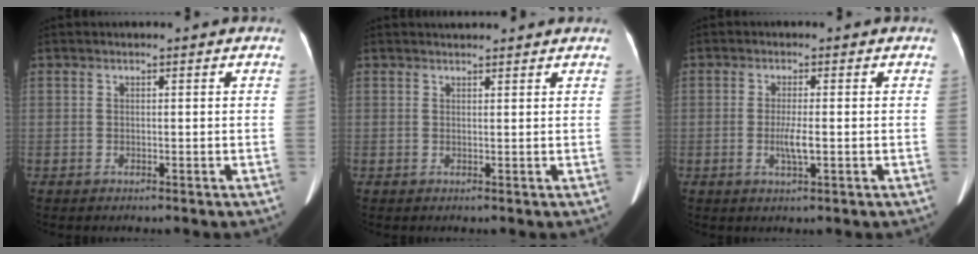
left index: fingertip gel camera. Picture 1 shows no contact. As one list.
[{"total": 4.0, "force": [3.9, 0.3, 1.0], "torque": [-0.015, 0.028, 0.047]}, {"total": 2.9, "force": [-0.6, 0.2, 2.9], "torque": [-0.059, -0.005, -0.010]}]